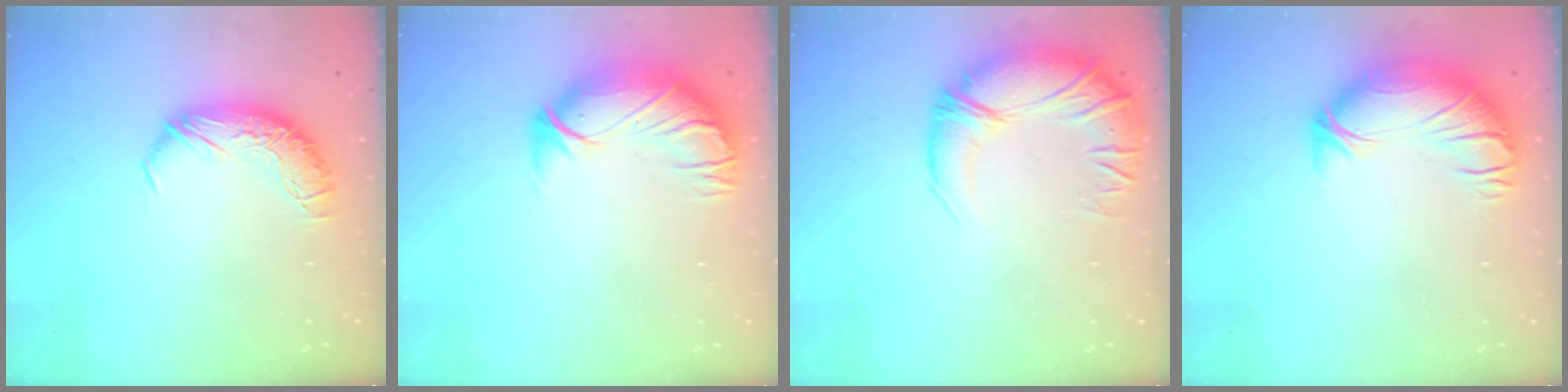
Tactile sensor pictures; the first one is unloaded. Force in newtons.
{"total": 3.0, "press": 0.2, "slide": 2.9}
{"total": 5.3, "press": 3.6, "slide": 3.9}
{"total": 3.5, "press": 0.9, "slide": 3.4}